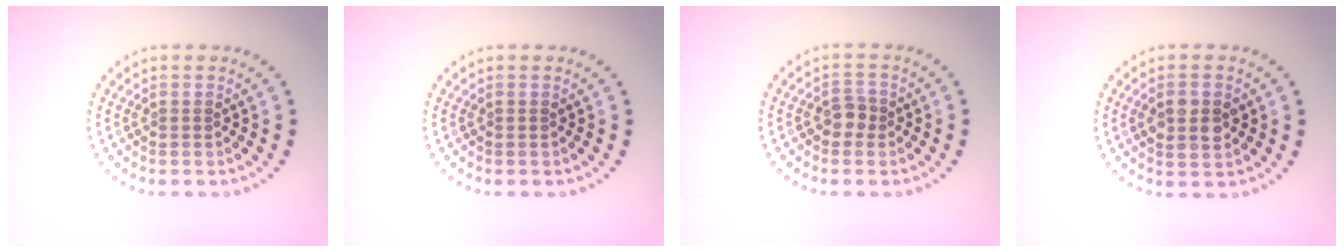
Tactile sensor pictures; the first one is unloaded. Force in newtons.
{"total": 0.0}
{"total": 1.5, "press": 1.4, "slide": 0.5}
{"total": 3.0, "press": 3.0, "slide": 0.1}